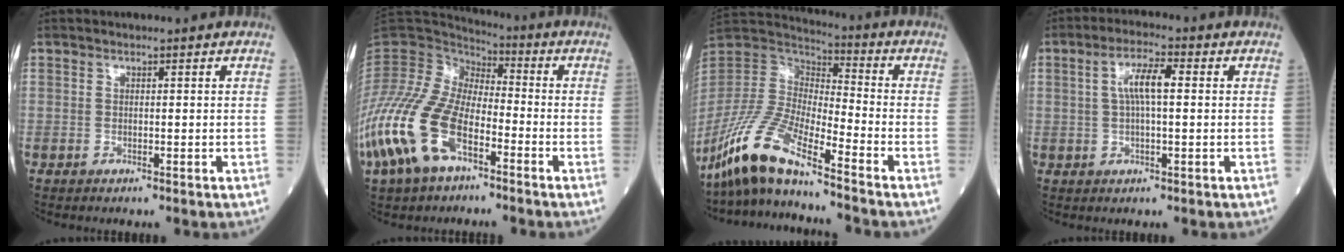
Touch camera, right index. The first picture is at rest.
{"total": 16.0, "force": [-8.0, 7.4, 11.8], "torque": [-0.269, -0.010, -0.159]}
{"total": 13.7, "force": [-10.5, 1.4, 8.6], "torque": [-0.189, -0.013, -0.207]}
{"total": 5.4, "force": [0.9, 1.0, 5.3], "torque": [-0.102, 0.014, 0.015]}